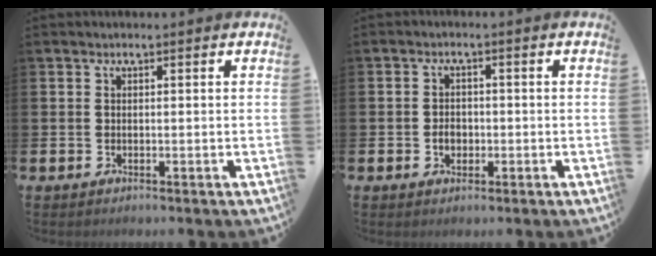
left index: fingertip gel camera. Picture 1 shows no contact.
{"total": 2.2, "force": [-0.4, 1.7, 1.3], "torque": [-0.011, -0.002, -0.012]}